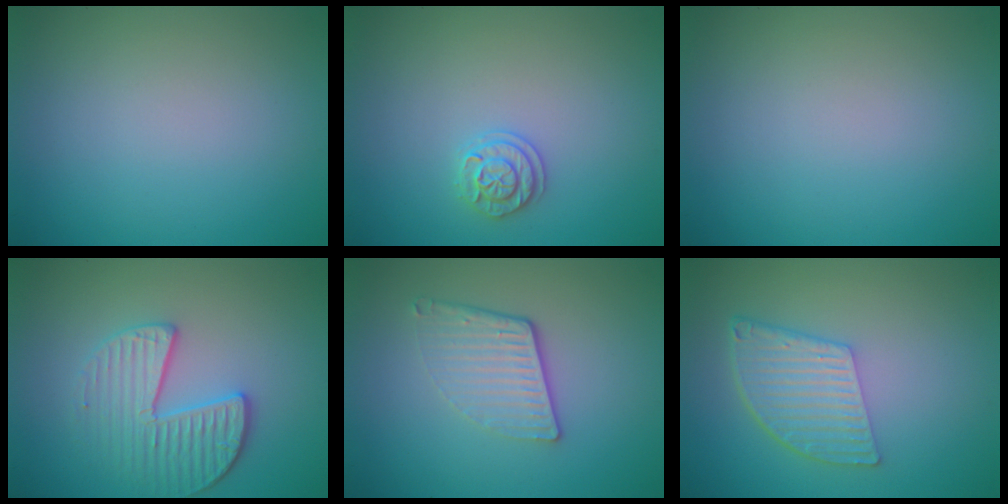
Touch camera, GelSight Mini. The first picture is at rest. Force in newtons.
{"total": 1.8, "press": 1.8, "slide": 0.5}
{"total": 0.0}
{"total": 3.6, "press": 3.4, "slide": 1.2}
{"total": 3.7, "press": 2.6, "slide": 2.6}
{"total": 5.1, "press": 3.7, "slide": 3.6}